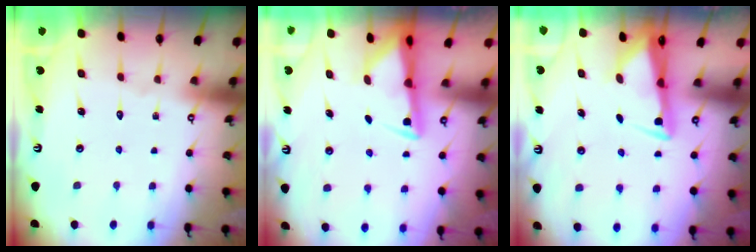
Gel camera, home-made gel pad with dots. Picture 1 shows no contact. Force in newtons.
{"total": 2.7, "press": 2.6, "slide": 0.7}
{"total": 3.0, "press": 2.9, "slide": 0.9}